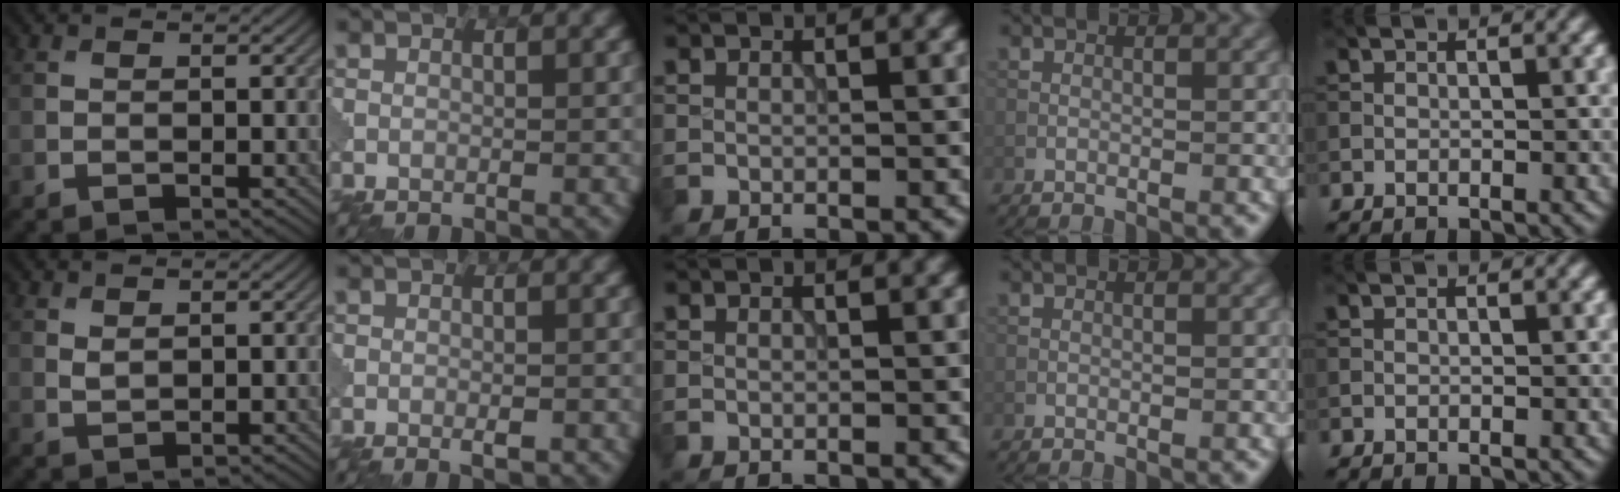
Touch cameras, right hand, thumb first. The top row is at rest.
{"thumb": {"total": 1.1, "force": [0.7, 0.5, 0.6], "torque": [-0.021, -0.003, 0.018]}, "index": {"total": 0.8, "force": [-0.7, -0.1, 0.3], "torque": [-0.004, -0.005, -0.005]}}